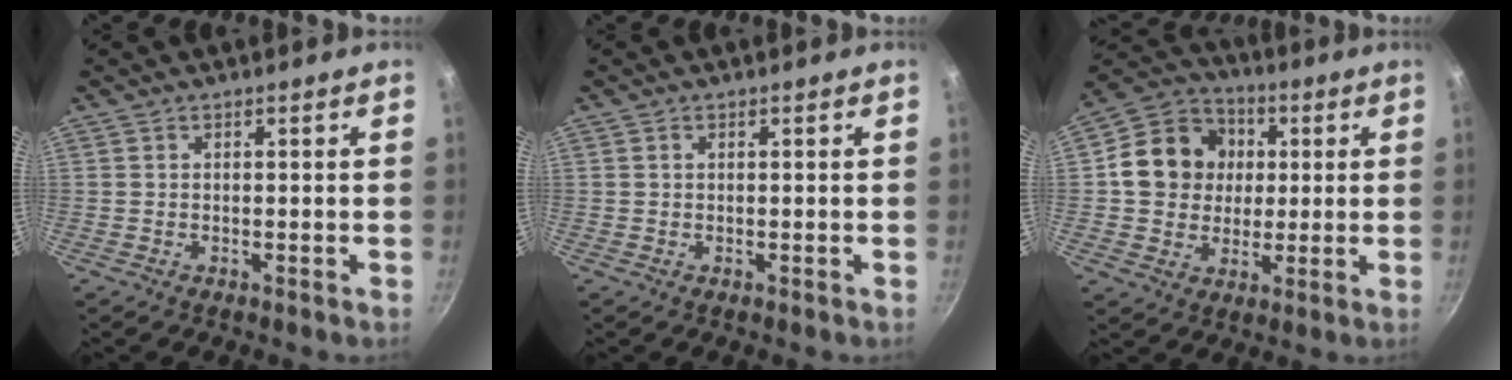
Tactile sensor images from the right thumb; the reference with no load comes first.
{"total": 0.6, "force": [0.2, 0.5, 0.4], "torque": [-0.006, 0.003, 0.003]}
{"total": 14.2, "force": [1.9, 12.6, 6.4], "torque": [-0.082, 0.018, 0.022]}